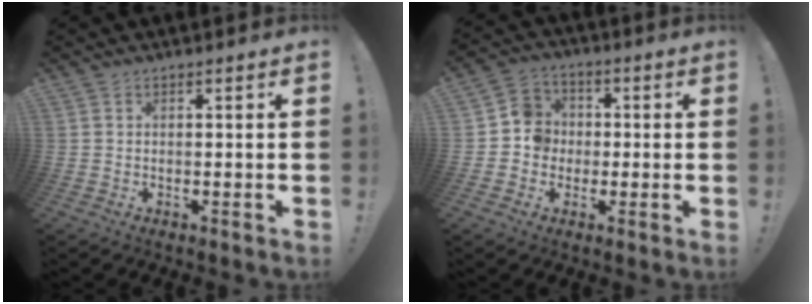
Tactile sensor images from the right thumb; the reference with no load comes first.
{"total": 7.7, "force": [-1.6, 7.3, 1.8], "torque": [-0.017, 0.025, -0.027]}